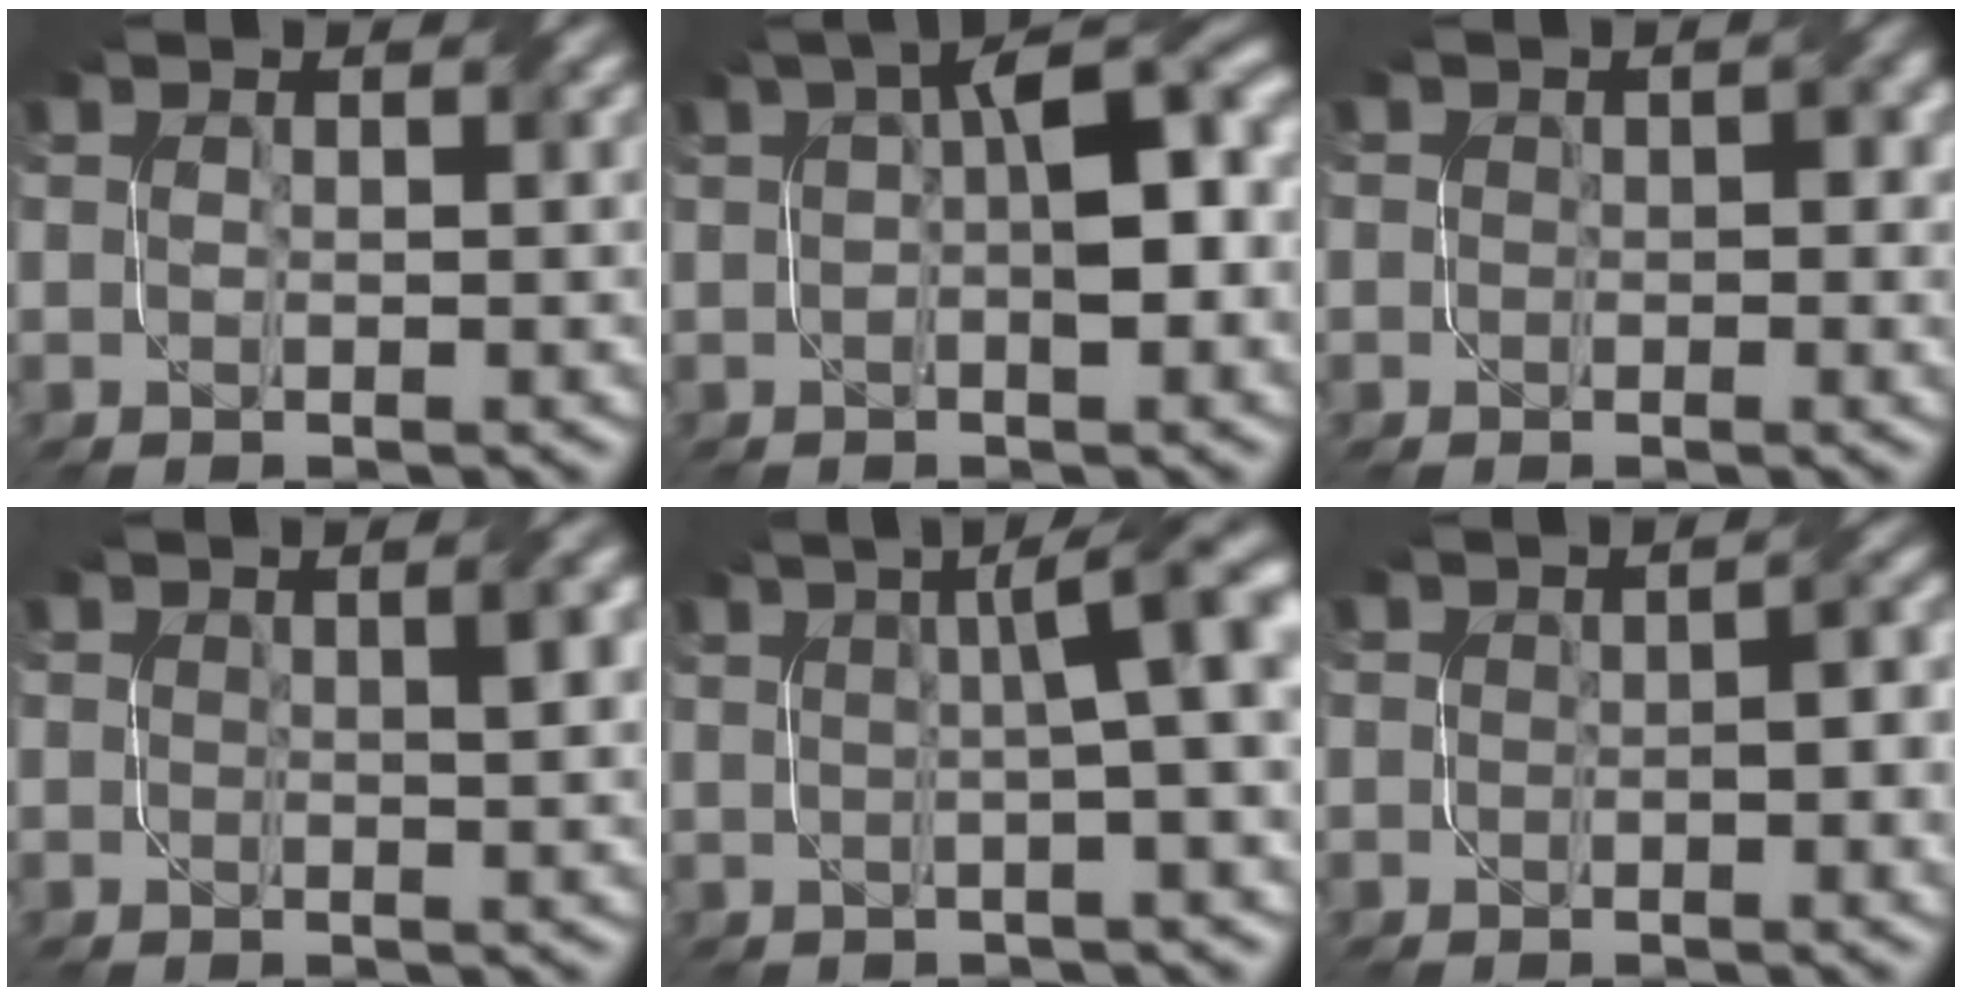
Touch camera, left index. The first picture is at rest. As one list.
[{"total": 7.0, "force": [0.7, 2.3, 6.6], "torque": [-0.093, 0.019, 0.009]}, {"total": 1.9, "force": [-0.2, 1.5, 1.2], "torque": [-0.007, 0.000, 0.000]}, {"total": 1.8, "force": [0.3, 0.4, 1.7], "torque": [-0.015, 0.008, 0.006]}, {"total": 8.4, "force": [1.4, 2.8, 7.8], "torque": [-0.050, 0.035, 0.008]}, {"total": 2.2, "force": [-0.8, 1.0, 1.7], "torque": [-0.018, 0.006, -0.009]}]